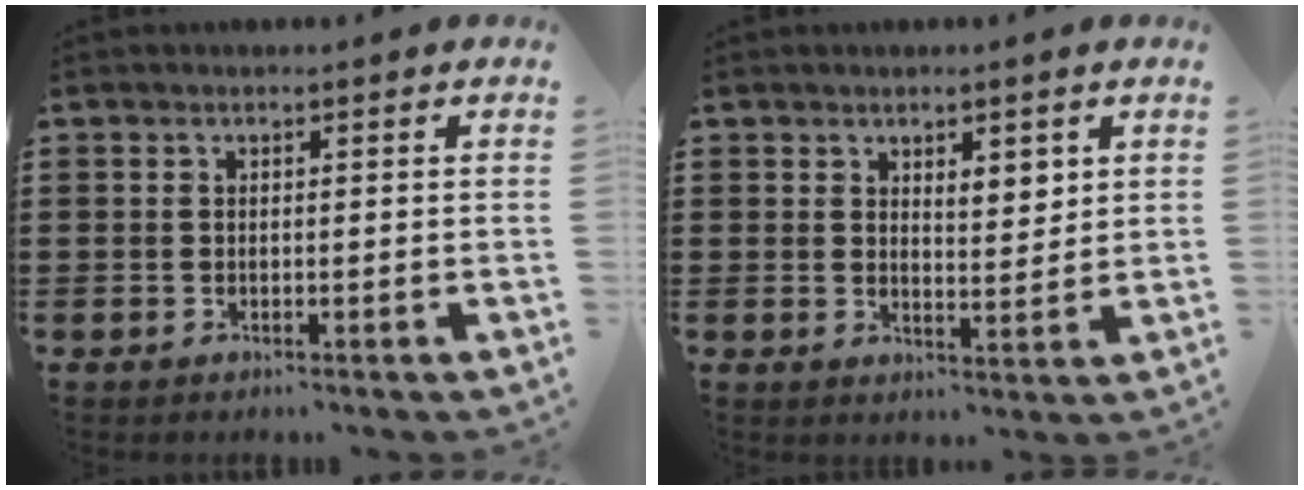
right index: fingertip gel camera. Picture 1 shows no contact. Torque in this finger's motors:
{"motor_torque": [0.06, -0.05, 0.24, 0.04]}